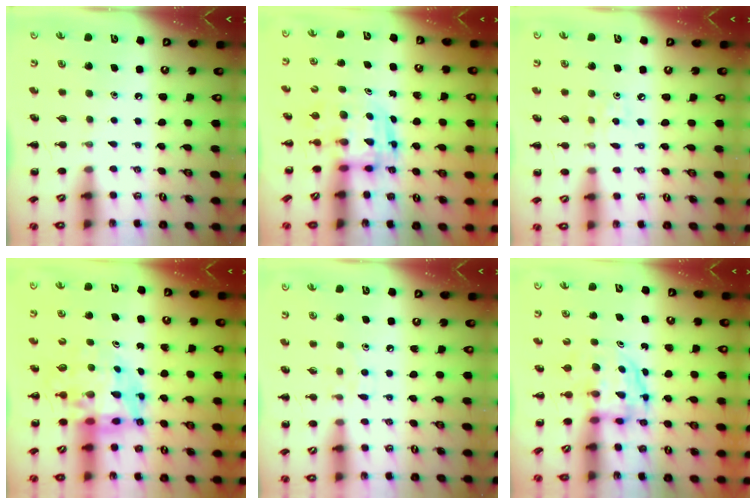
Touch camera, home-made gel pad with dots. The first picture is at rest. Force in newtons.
{"total": 3.4, "press": 3.4, "slide": 0.7}
{"total": 2.4, "press": 2.2, "slide": 0.8}
{"total": 10.6, "press": 10.1, "slide": 3.3}
{"total": 5.1, "press": 4.7, "slide": 2.0}
{"total": 3.9, "press": 3.8, "slide": 0.3}